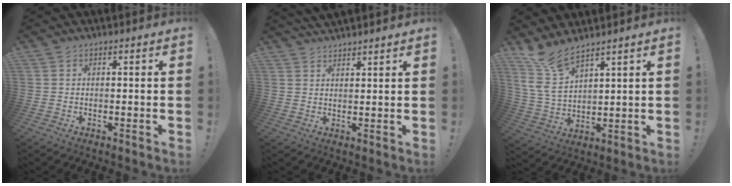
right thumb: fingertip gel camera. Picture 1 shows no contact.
{"total": 3.1, "force": [3.0, 0.2, 0.3], "torque": [-0.001, -0.020, 0.056]}
{"total": 9.5, "force": [7.4, 3.4, 4.9], "torque": [-0.106, -0.044, 0.146]}